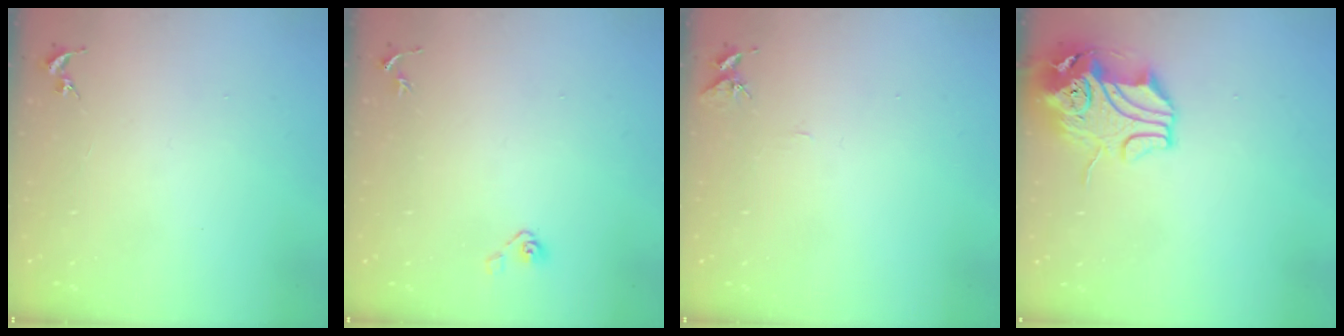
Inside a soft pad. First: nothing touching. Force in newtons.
{"total": 3.8, "press": 3.3, "slide": 1.9}
{"total": 6.1, "press": 6.0, "slide": 0.6}
{"total": 12.3, "press": 12.1, "slide": 2.2}